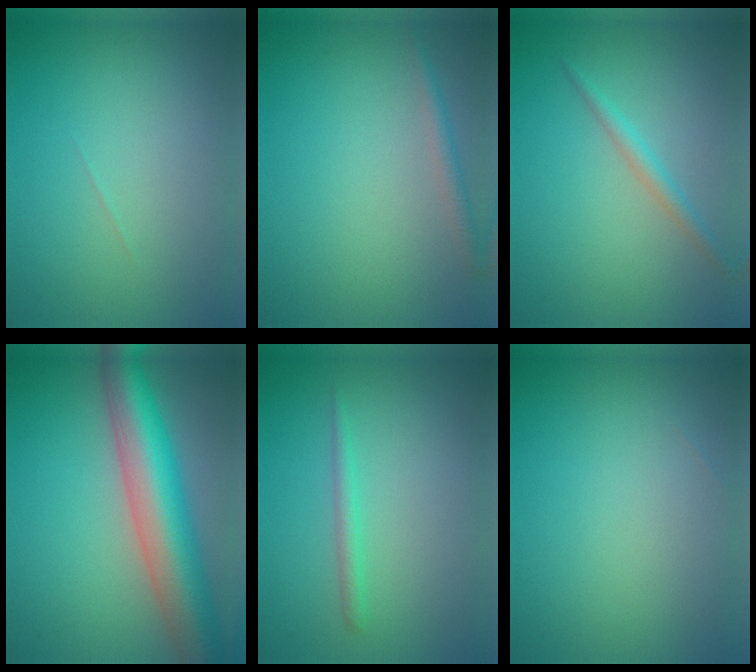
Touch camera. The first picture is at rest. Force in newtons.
{"total": 1.4, "press": 1.4, "slide": 0.0}
{"total": 1.6, "press": 1.6, "slide": 0.1}
{"total": 9.5, "press": 9.5, "slide": 0.5}
{"total": 1.3, "press": 1.3, "slide": 0.0}
{"total": 0.0}